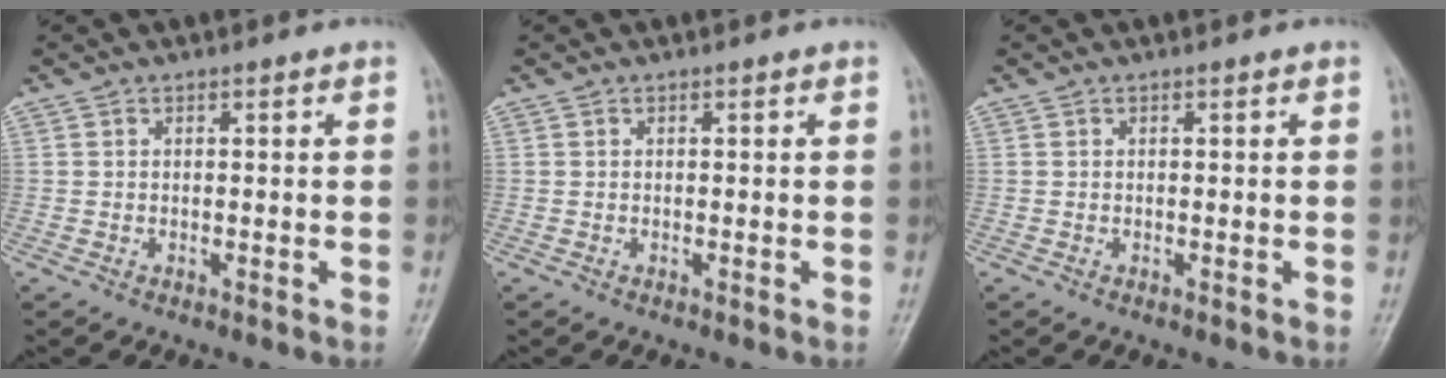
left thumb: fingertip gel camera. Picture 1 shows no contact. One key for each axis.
{"total": 0.0}
{"total": 0.0}